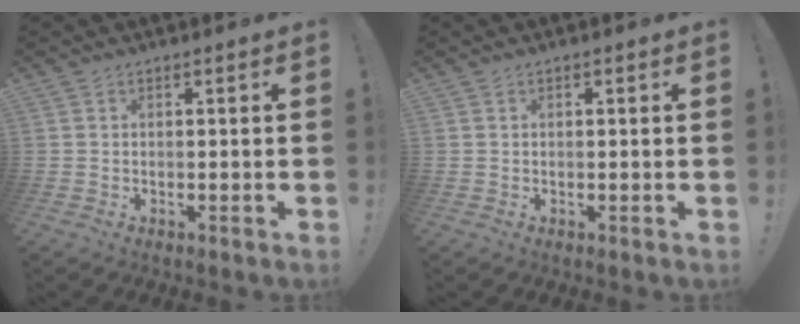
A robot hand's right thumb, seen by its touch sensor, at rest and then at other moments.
{"total": 0.0}